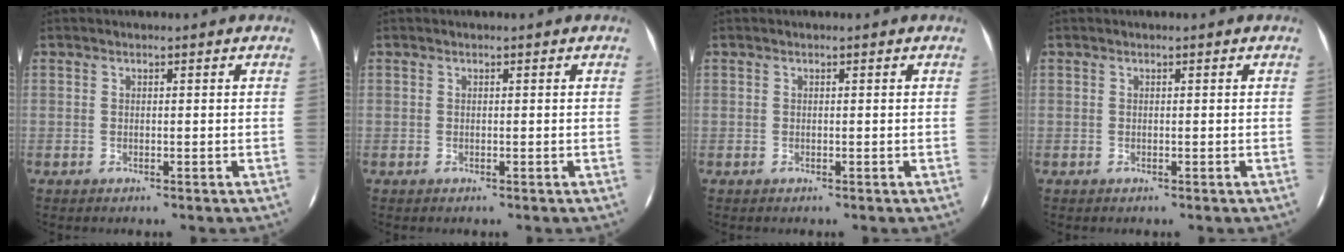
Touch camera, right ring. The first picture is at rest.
{"total": 0.0}
{"total": 0.0}
{"total": 0.0}